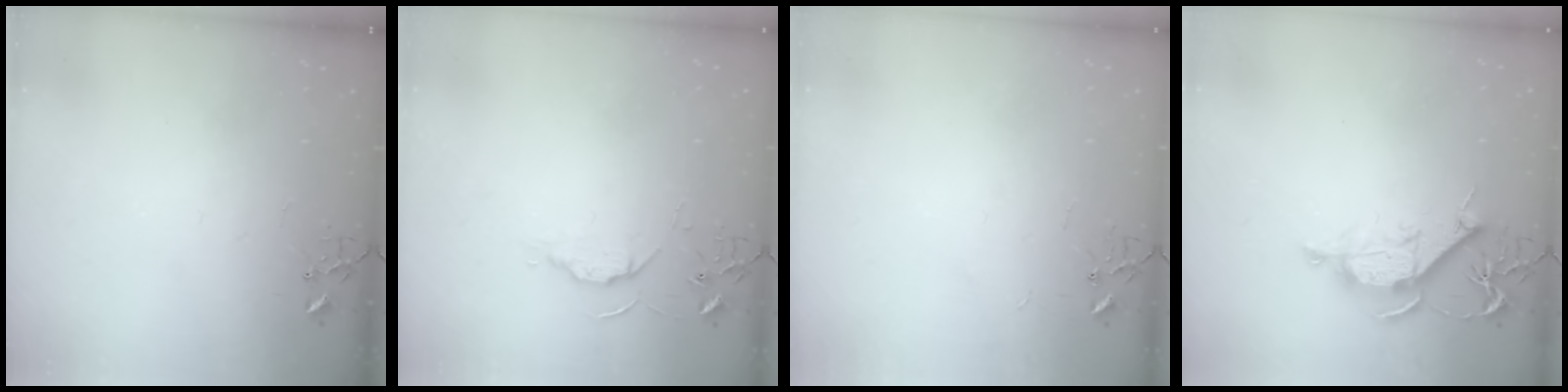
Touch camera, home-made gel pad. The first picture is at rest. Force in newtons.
{"total": 5.7, "press": 5.6, "slide": 0.8}
{"total": 2.4, "press": 2.4, "slide": 0.3}
{"total": 9.9, "press": 9.9, "slide": 0.6}